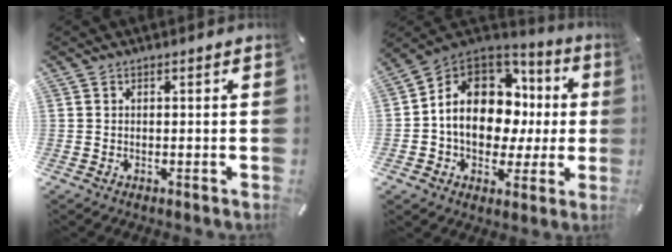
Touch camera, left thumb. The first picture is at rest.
{"total": 15.0, "force": [1.0, 11.7, 9.4], "torque": [-0.172, -0.009, 0.019]}